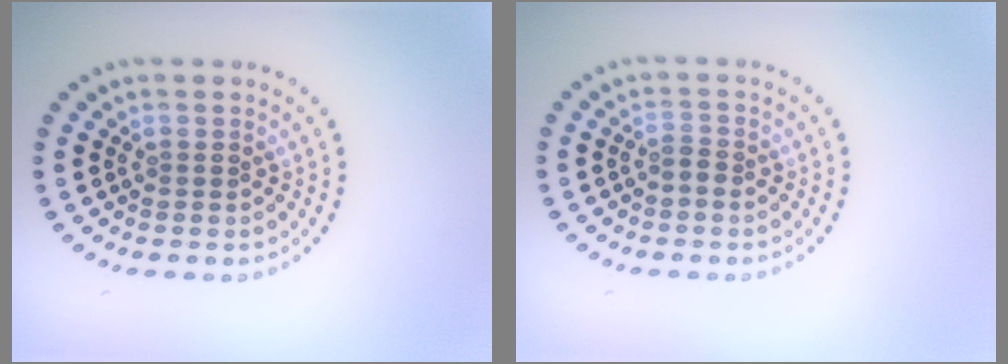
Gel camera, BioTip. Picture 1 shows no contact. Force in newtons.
{"total": 1.1, "press": 0.9, "slide": 0.7}